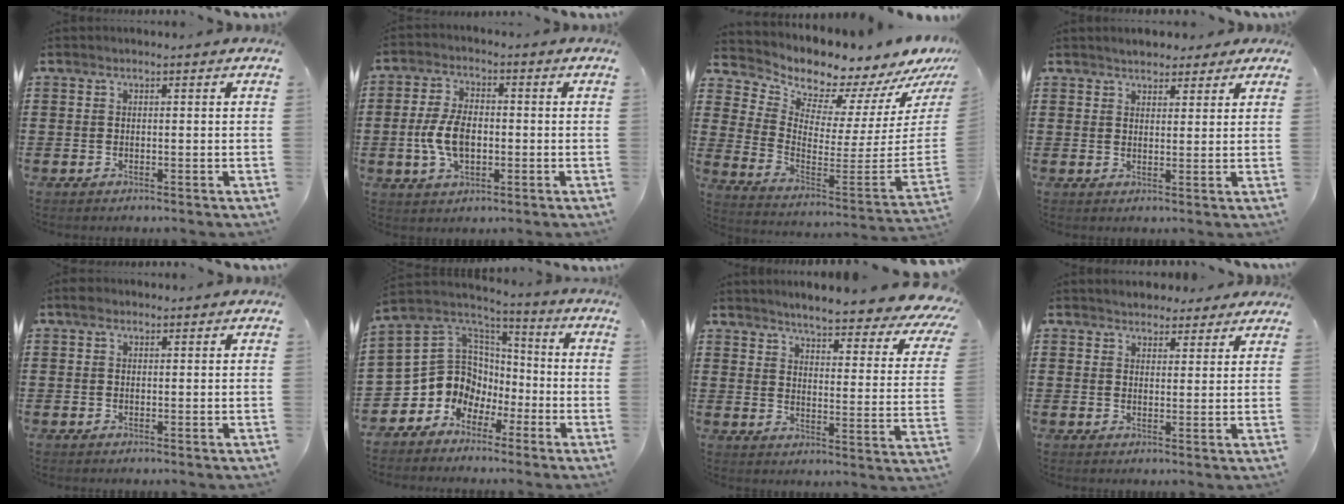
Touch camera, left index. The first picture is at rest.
{"total": 7.1, "force": [-1.0, 4.0, 5.8], "torque": [-0.132, 0.001, -0.024]}
{"total": 7.0, "force": [7.0, 0.6, 0.1], "torque": [-0.037, -0.091, 0.113]}
{"total": 2.8, "force": [2.5, 1.1, 0.2], "torque": [-0.012, 0.005, 0.047]}
{"total": 1.2, "force": [0.6, 0.9, 0.6], "torque": [-0.014, 0.007, 0.011]}
{"total": 9.6, "force": [-1.8, 9.2, 2.1], "torque": [-0.089, -0.021, -0.030]}
{"total": 4.8, "force": [4.2, -0.3, 2.4], "torque": [-0.061, -0.041, 0.062]}
{"total": 3.1, "force": [2.8, 1.3, -0.2], "torque": [-0.007, 0.000, 0.053]}